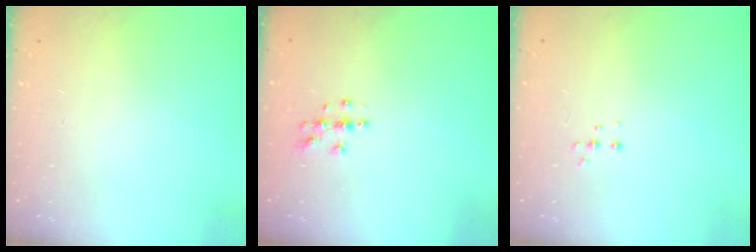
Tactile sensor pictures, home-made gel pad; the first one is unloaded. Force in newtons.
{"total": 3.6, "press": 3.6, "slide": 0.4}
{"total": 4.0, "press": 3.9, "slide": 0.8}